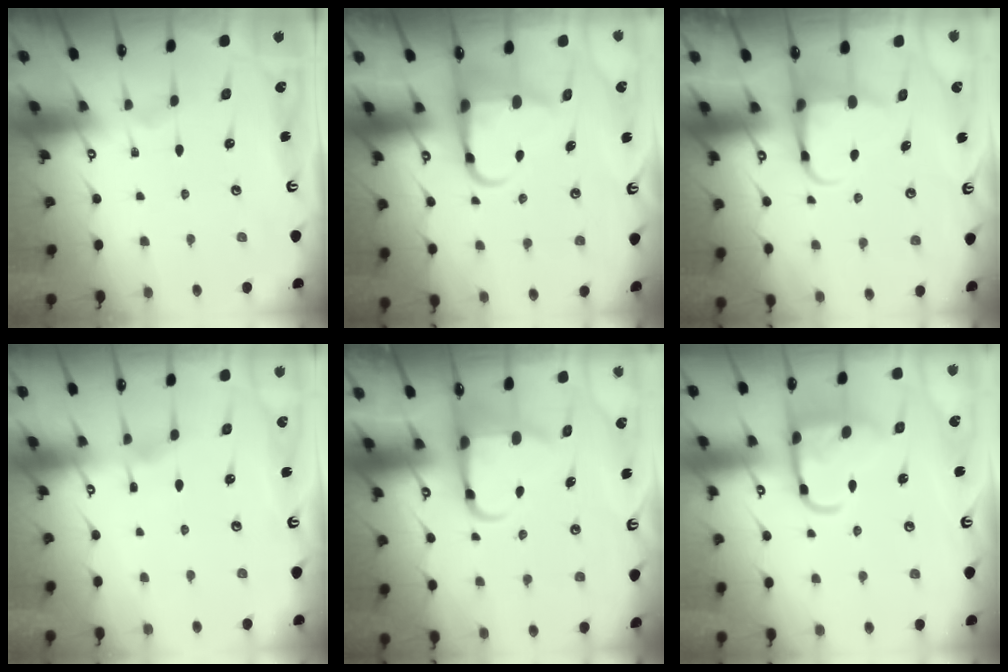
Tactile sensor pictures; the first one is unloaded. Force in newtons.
{"total": 6.8, "press": 6.6, "slide": 1.6}
{"total": 4.7, "press": 4.7, "slide": 0.2}
{"total": 2.8, "press": 2.8, "slide": 0.3}
{"total": 4.9, "press": 4.7, "slide": 1.5}
{"total": 12.8, "press": 12.8, "slide": 1.4}